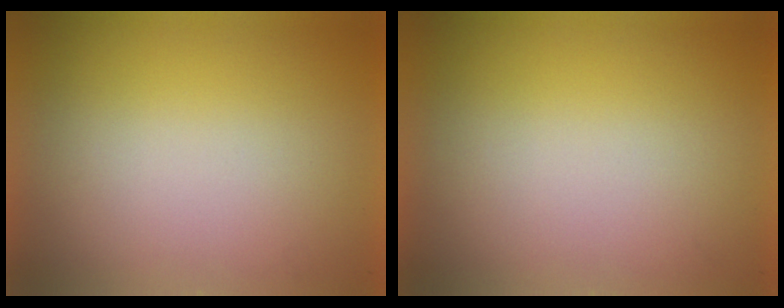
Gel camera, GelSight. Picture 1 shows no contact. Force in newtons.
{"total": 0.0}